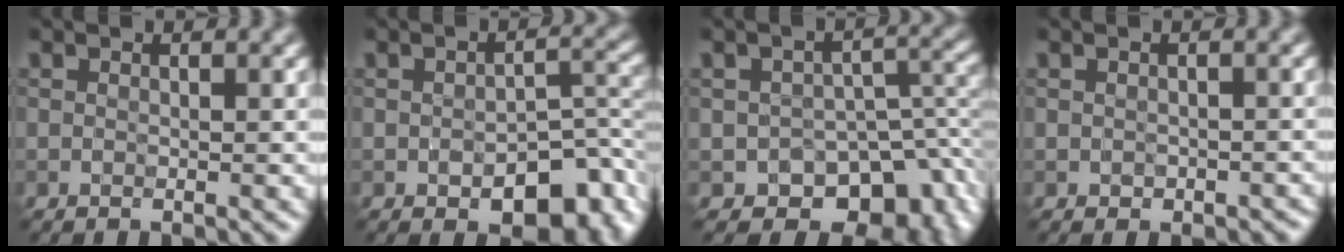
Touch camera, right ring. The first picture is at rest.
{"total": 6.4, "force": [-2.6, 3.6, 4.6], "torque": [-0.059, -0.005, -0.036]}
{"total": 8.5, "force": [-4.3, 5.4, 5.0], "torque": [-0.047, -0.023, -0.056]}
{"total": 1.3, "force": [-0.5, 1.0, 0.6], "torque": [-0.007, -0.008, -0.006]}